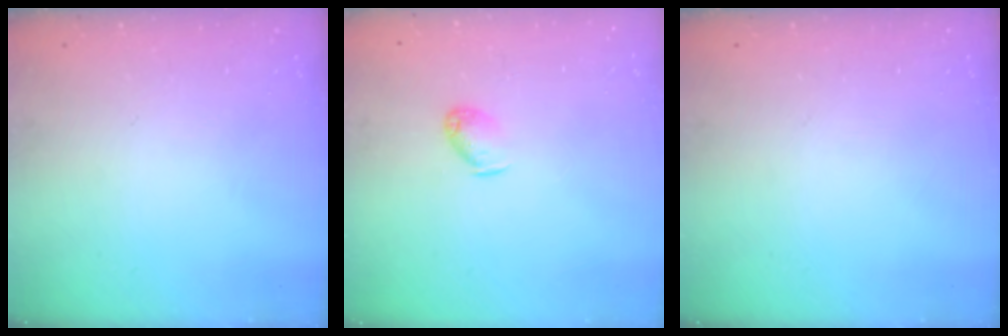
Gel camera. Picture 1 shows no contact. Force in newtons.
{"total": 5.2, "press": 5.2, "slide": 0.7}
{"total": 0.0}